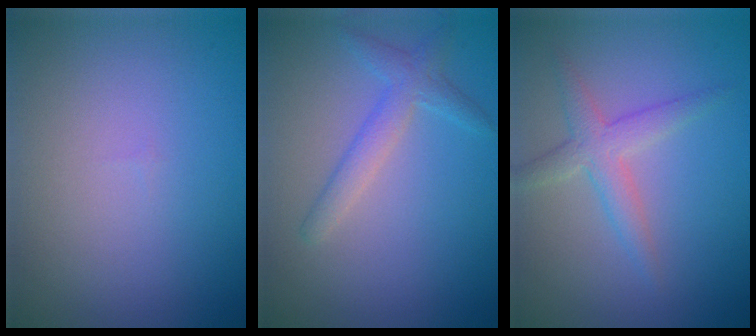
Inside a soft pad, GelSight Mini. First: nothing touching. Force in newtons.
{"total": 2.4, "press": 2.4, "slide": 0.0}
{"total": 2.7, "press": 2.7, "slide": 0.0}